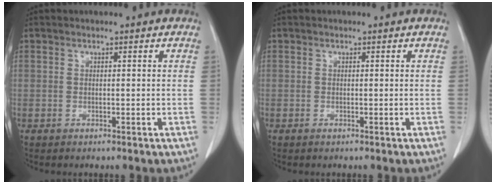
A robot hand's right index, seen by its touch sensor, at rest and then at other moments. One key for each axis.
{"total": 0.0}